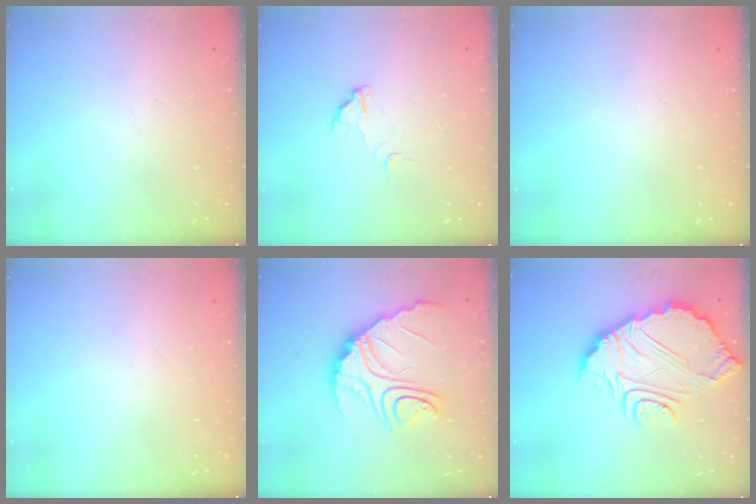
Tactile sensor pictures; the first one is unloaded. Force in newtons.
{"total": 4.2, "press": 4.1, "slide": 0.3}
{"total": 0.0}
{"total": 0.0}
{"total": 13.4, "press": 13.3, "slide": 1.1}
{"total": 15.9, "press": 15.8, "slide": 1.4}